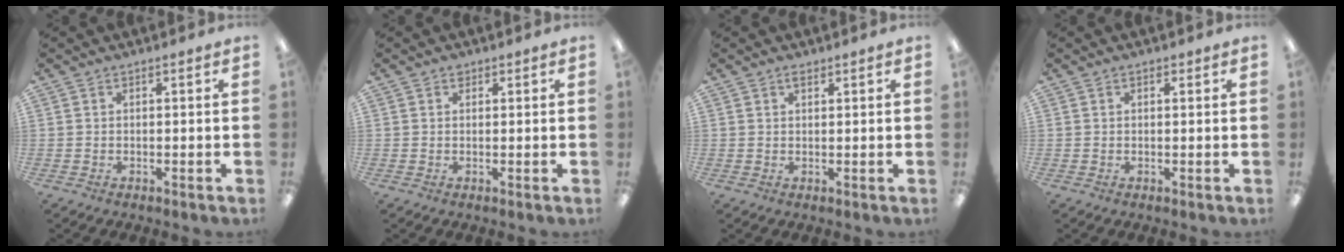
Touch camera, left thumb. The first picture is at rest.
{"total": 1.0, "force": [0.7, 0.6, 0.4], "torque": [0.000, -0.001, 0.011]}
{"total": 1.2, "force": [1.0, 0.5, 0.5], "torque": [-0.011, 0.001, 0.018]}
{"total": 0.6, "force": [0.4, 0.3, 0.2], "torque": [0.004, -0.001, 0.006]}